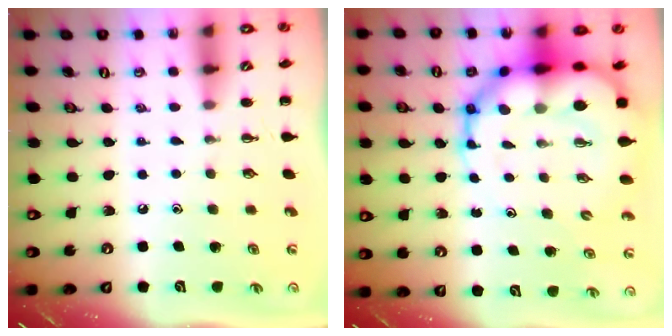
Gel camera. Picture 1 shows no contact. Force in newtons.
{"total": 16.7, "press": 16.0, "slide": 4.7}